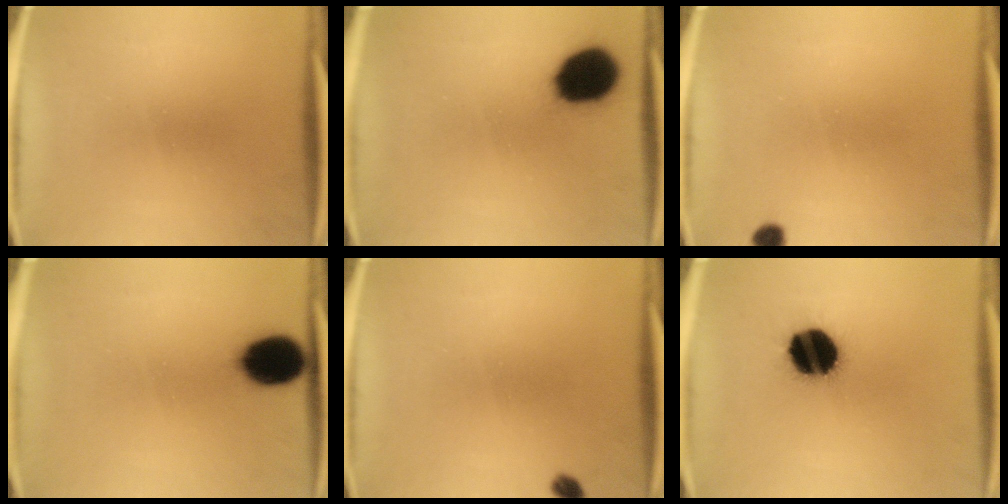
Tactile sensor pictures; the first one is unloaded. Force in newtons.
{"total": 15.8}
{"total": 1.8}
{"total": 10.2}
{"total": 1.5}
{"total": 16.6}